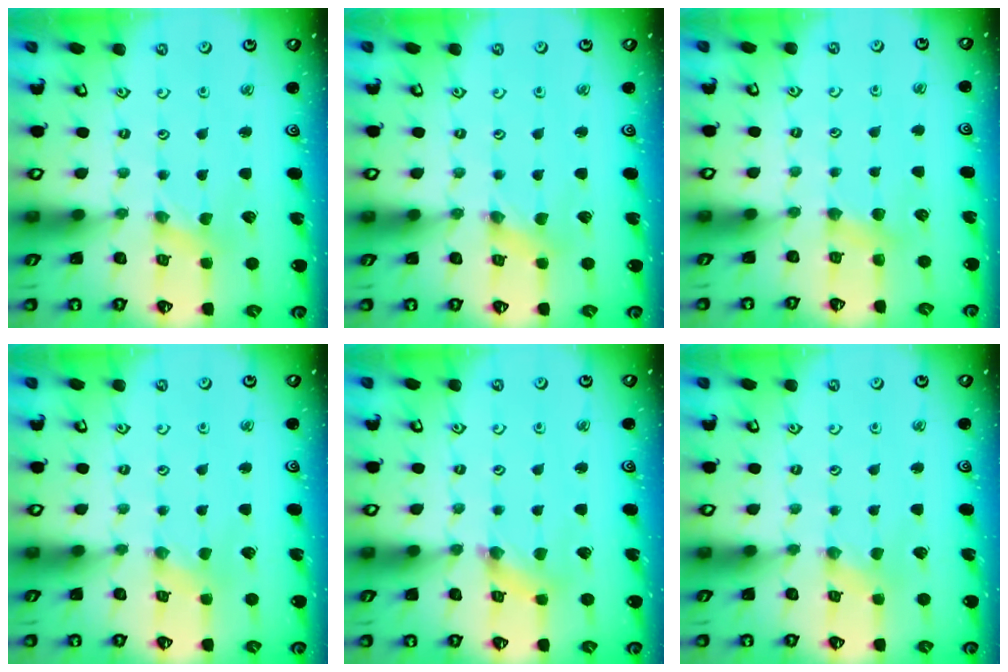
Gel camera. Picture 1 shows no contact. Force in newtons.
{"total": 0.0}
{"total": 4.8, "press": 4.7, "slide": 0.6}
{"total": 0.9, "press": 0.9, "slide": 0.2}
{"total": 2.7, "press": 2.7, "slide": 0.4}
{"total": 0.9, "press": 0.9, "slide": 0.2}